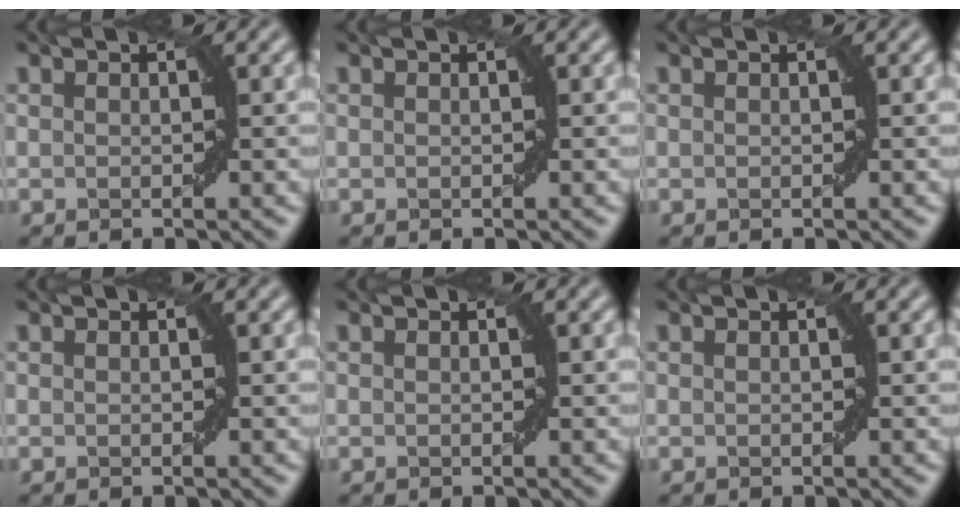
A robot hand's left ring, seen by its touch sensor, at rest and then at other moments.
{"total": 0.0}
{"total": 0.0}
{"total": 0.0}
{"total": 0.0}
{"total": 0.0}